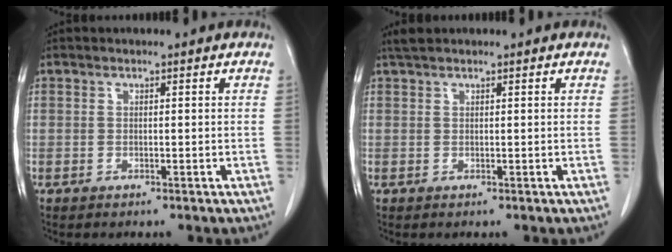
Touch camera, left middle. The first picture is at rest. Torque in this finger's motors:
{"motor_torque": [0.16, -0.13, 0.01, 0.00]}